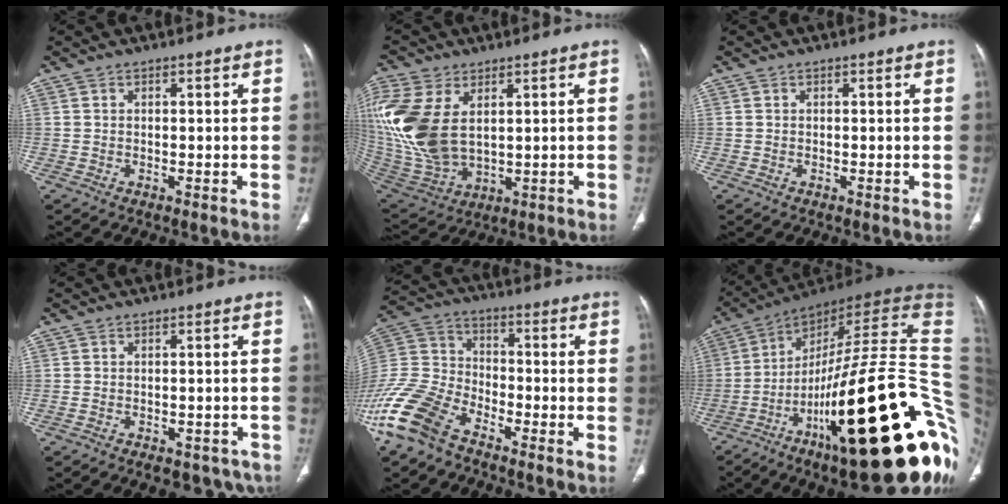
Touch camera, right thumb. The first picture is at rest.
{"total": 20.0, "force": [4.4, 12.2, 15.2], "torque": [-0.361, -0.023, 0.100]}
{"total": 0.0}
{"total": 9.2, "force": [-6.9, 4.6, 3.9], "torque": [-0.035, 0.034, -0.079]}
{"total": 15.7, "force": [-11.0, 7.9, 8.0], "torque": [-0.173, 0.048, -0.219]}
{"total": 41.3, "force": [-10.9, 10.2, 38.5], "torque": [-0.468, 0.068, -0.171]}